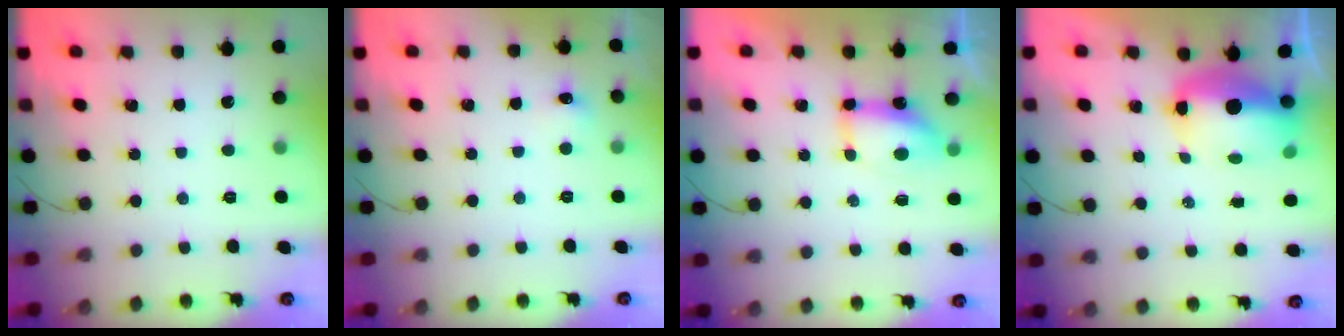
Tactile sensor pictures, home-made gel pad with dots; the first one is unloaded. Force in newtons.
{"total": 4.7, "press": 4.5, "slide": 1.2}
{"total": 7.5, "press": 7.5, "slide": 0.5}
{"total": 11.1, "press": 10.8, "slide": 2.6}